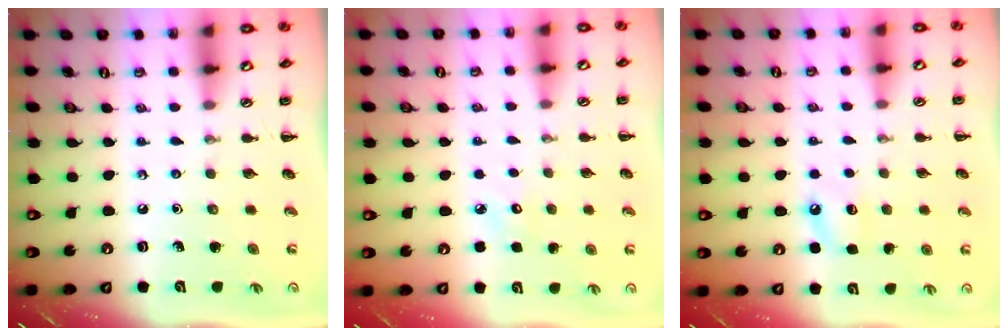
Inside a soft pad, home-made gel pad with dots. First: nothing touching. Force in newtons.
{"total": 5.3, "press": 5.1, "slide": 1.4}
{"total": 6.4, "press": 6.2, "slide": 1.8}